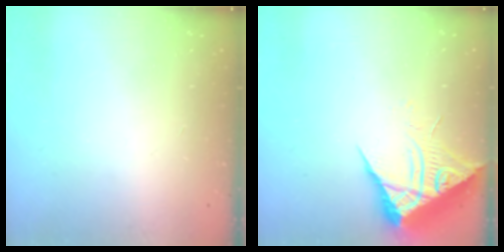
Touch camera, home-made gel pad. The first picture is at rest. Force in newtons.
{"total": 8.8, "press": 8.7, "slide": 0.9}